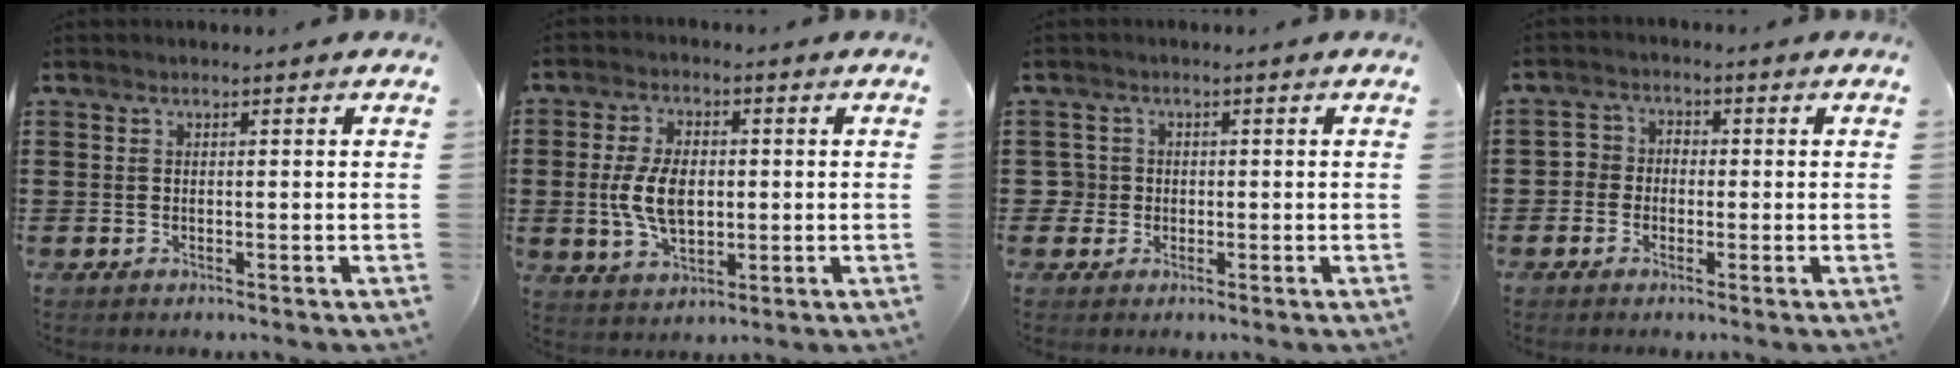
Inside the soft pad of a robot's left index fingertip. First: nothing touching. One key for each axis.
{"total": 7.9, "fx": 0.2, "fy": 4.6, "fz": 6.4, "tx": -0.150, "ty": 0.007, "tz": -0.004}
{"total": 2.5, "fx": -0.2, "fy": 2.5, "fz": 0.5, "tx": -0.029, "ty": 0.003, "tz": -0.010}
{"total": 2.6, "fx": -1.2, "fy": 2.2, "fz": 0.3, "tx": -0.017, "ty": 0.008, "tz": -0.030}